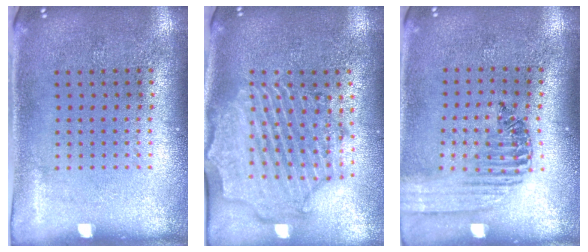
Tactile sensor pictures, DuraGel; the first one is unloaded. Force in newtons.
{"total": 2.6, "press": 2.3, "slide": 1.1}
{"total": 1.3, "press": 1.3, "slide": 0.4}